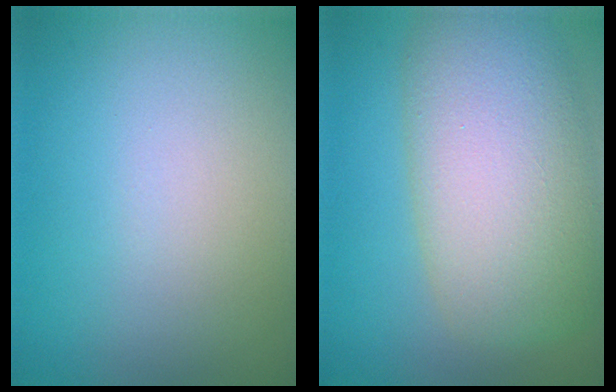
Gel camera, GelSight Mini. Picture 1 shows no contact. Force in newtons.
{"total": 10.1, "press": 10.1, "slide": 0.9}